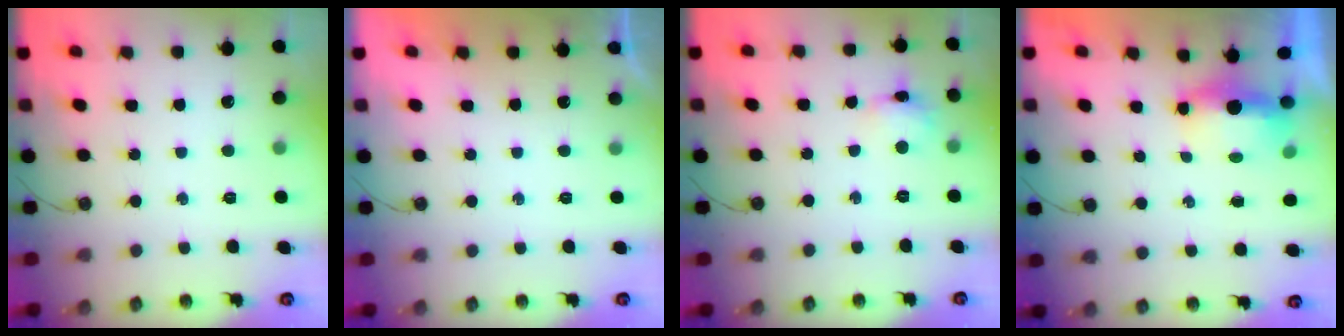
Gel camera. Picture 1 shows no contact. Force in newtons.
{"total": 0.0}
{"total": 5.9, "press": 5.9, "slide": 0.5}
{"total": 5.8, "press": 5.2, "slide": 2.5}